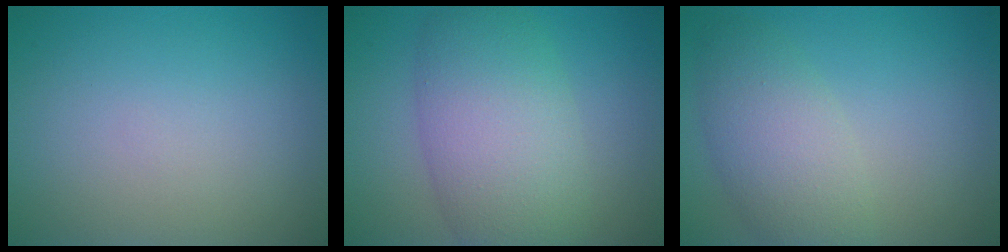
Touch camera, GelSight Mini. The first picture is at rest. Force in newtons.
{"total": 8.0, "press": 8.0, "slide": 0.4}
{"total": 4.6, "press": 4.6, "slide": 0.2}